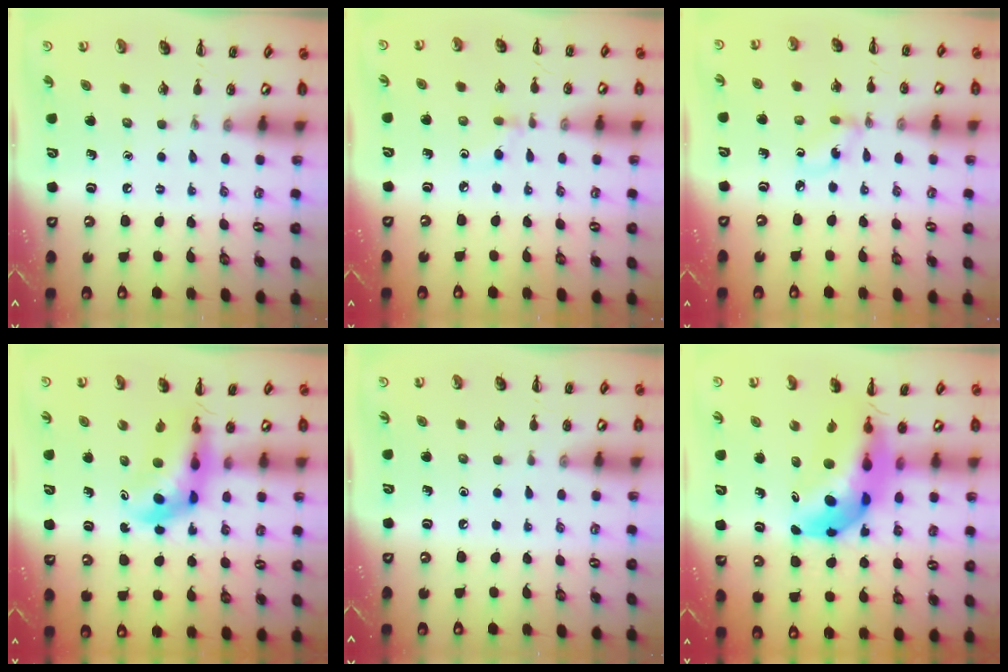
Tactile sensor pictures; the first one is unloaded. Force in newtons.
{"total": 3.7, "press": 3.4, "slide": 1.4}
{"total": 1.6, "press": 1.4, "slide": 0.6}
{"total": 6.4, "press": 6.2, "slide": 1.3}
{"total": 0.0}
{"total": 11.6, "press": 11.1, "slide": 3.4}